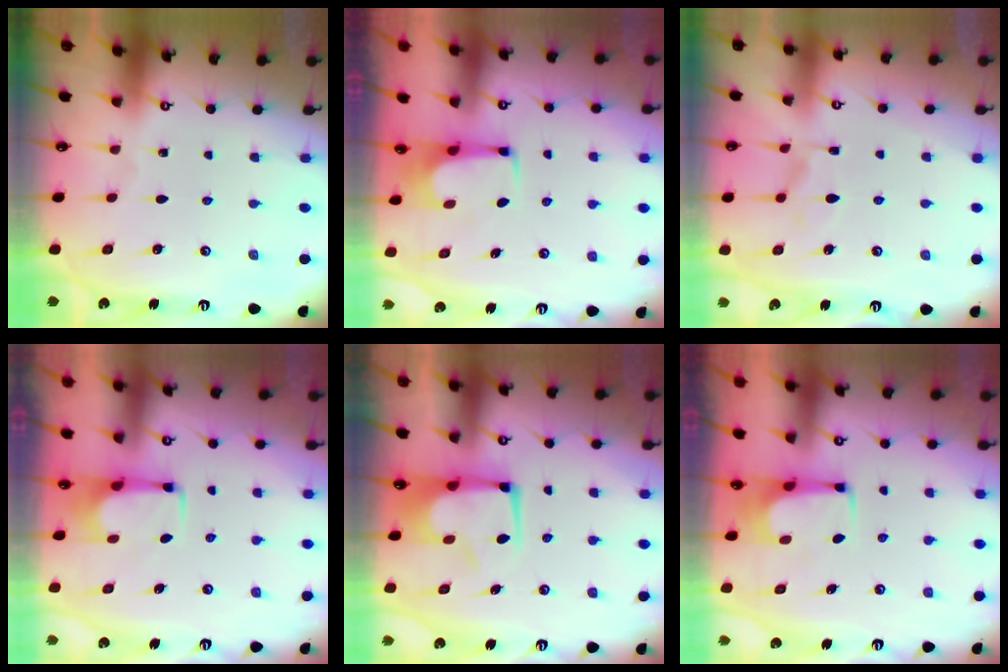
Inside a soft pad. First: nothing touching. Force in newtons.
{"total": 3.7, "press": 3.7, "slide": 0.2}
{"total": 6.7, "press": 6.6, "slide": 1.2}
{"total": 3.0, "press": 3.0, "slide": 0.5}
{"total": 2.4, "press": 2.3, "slide": 0.8}
{"total": 3.5, "press": 3.5, "slide": 0.2}